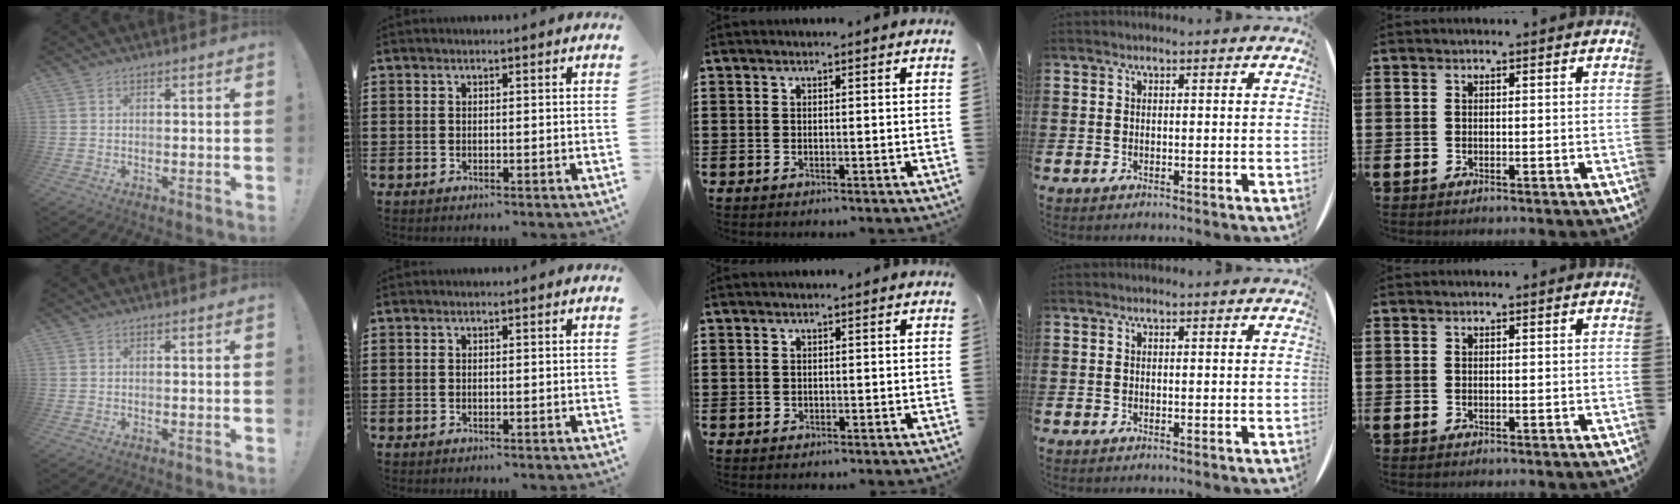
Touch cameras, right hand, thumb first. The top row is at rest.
{}